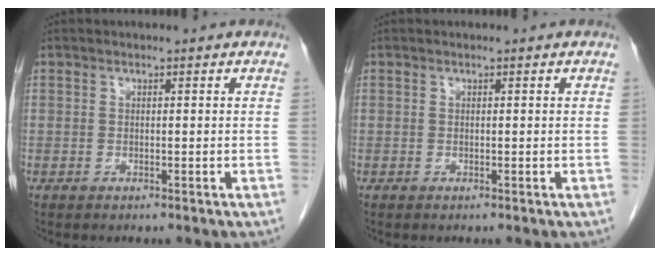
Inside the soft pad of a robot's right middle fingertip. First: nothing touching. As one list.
[{"total": 0.0}]